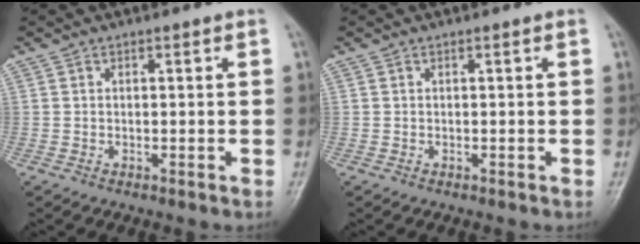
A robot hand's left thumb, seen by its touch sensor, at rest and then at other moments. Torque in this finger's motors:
{"motor_torque": [0.00, 0.00, -0.01, -0.06, 0.00]}